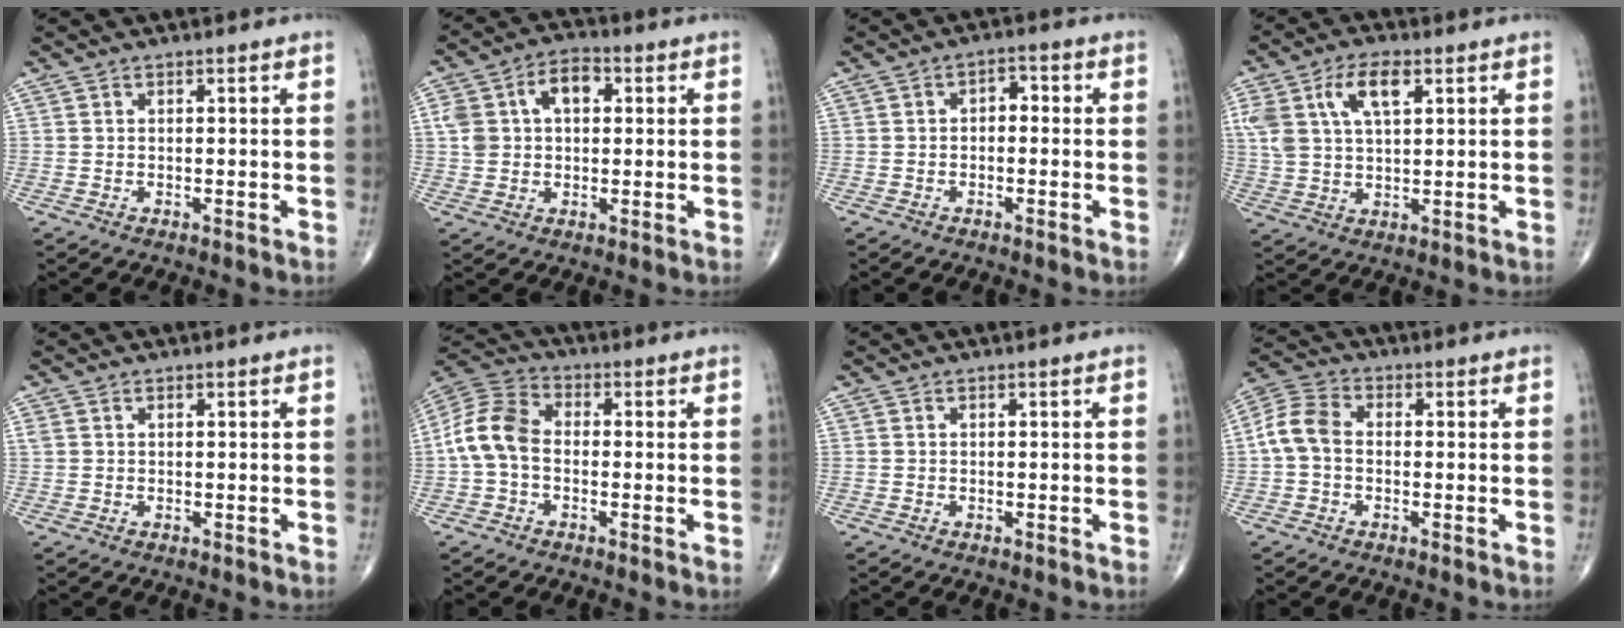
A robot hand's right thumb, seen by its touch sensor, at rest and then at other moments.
{"total": 10.1, "force": [2.3, 6.8, 7.1], "torque": [-0.115, 0.021, 0.036]}
{"total": 2.9, "force": [-0.1, 1.9, 2.2], "torque": [-0.010, 0.013, -0.012]}
{"total": 10.6, "force": [4.3, 5.2, 8.1], "torque": [-0.164, 0.001, 0.084]}
{"total": 0.9, "force": [0.5, 0.6, 0.4], "torque": [-0.009, 0.007, 0.010]}
{"total": 9.8, "force": [-1.0, 6.7, 7.0], "torque": [-0.139, 0.028, -0.035]}
{"total": 0.0}
{"total": 7.0, "force": [-0.5, 5.0, 4.9], "torque": [-0.099, 0.021, -0.022]}